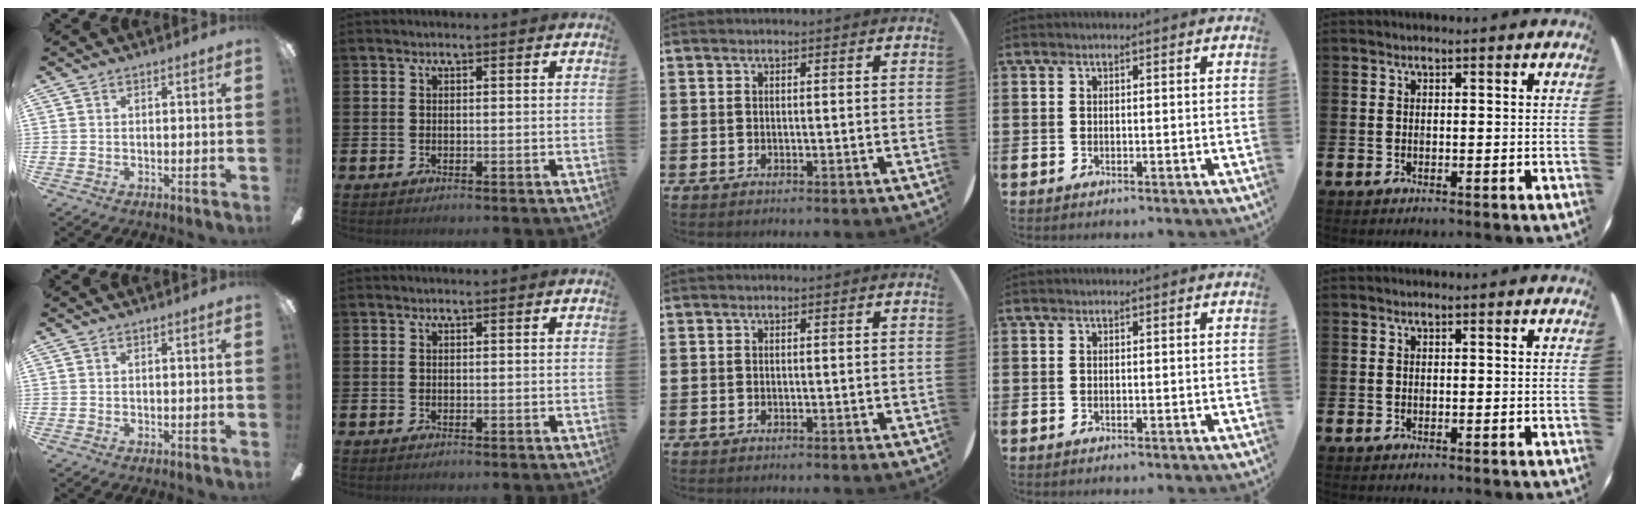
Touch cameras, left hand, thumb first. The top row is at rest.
{}